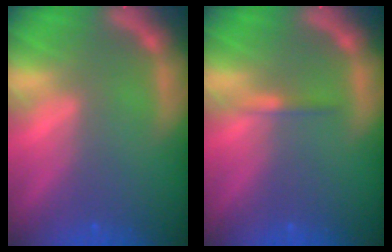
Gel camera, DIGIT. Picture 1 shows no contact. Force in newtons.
{"total": 0.9}